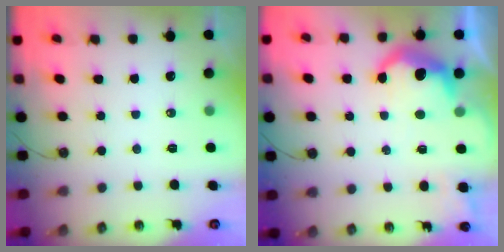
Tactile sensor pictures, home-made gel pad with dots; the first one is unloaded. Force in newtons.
{"total": 11.0, "press": 11.0, "slide": 0.8}